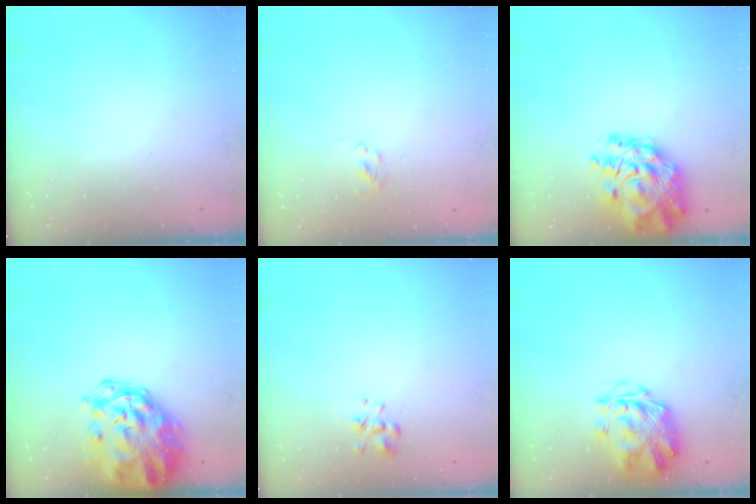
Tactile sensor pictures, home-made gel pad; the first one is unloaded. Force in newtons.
{"total": 1.4, "press": 1.0, "slide": 0.9}
{"total": 13.1, "press": 12.3, "slide": 4.4}
{"total": 8.6, "press": 8.1, "slide": 2.9}
{"total": 1.3, "press": 1.2, "slide": 0.6}
{"total": 3.1, "press": 2.8, "slide": 1.5}